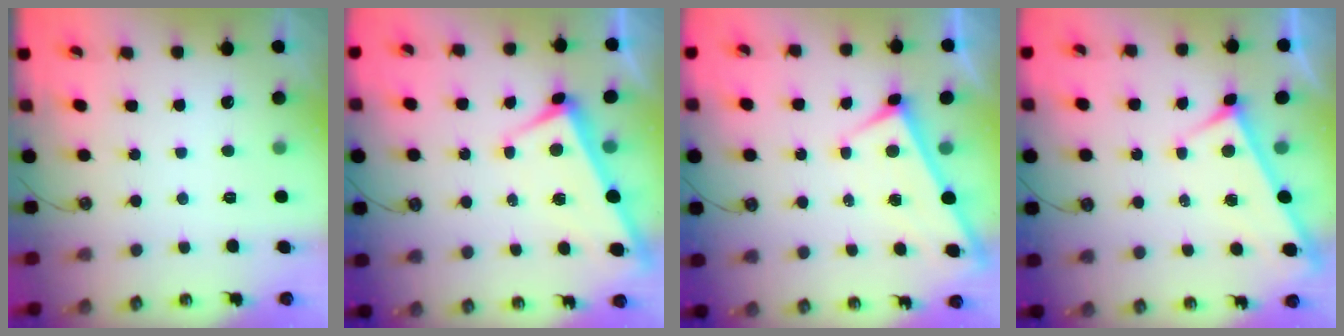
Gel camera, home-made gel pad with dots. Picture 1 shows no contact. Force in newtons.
{"total": 1.0, "press": 0.8, "slide": 0.5}
{"total": 1.3, "press": 1.3, "slide": 0.5}
{"total": 4.0, "press": 4.0, "slide": 0.4}